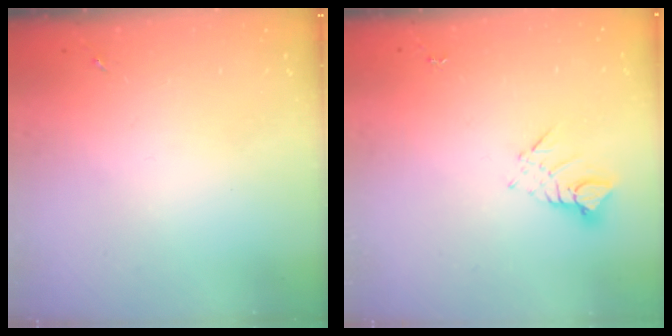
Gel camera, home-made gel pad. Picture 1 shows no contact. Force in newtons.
{"total": 3.8, "press": 3.8, "slide": 0.2}